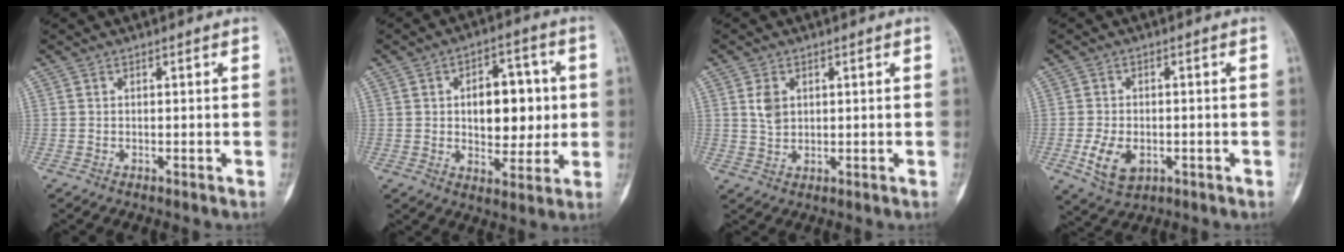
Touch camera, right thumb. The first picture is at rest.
{"total": 13.1, "force": [1.1, 7.9, 10.4], "torque": [-0.098, 0.007, 0.019]}
{"total": 3.7, "force": [1.1, 2.6, 2.3], "torque": [-0.031, -0.005, 0.025]}
{"total": 6.9, "force": [-1.9, 4.4, 4.9], "torque": [-0.087, -0.001, -0.024]}